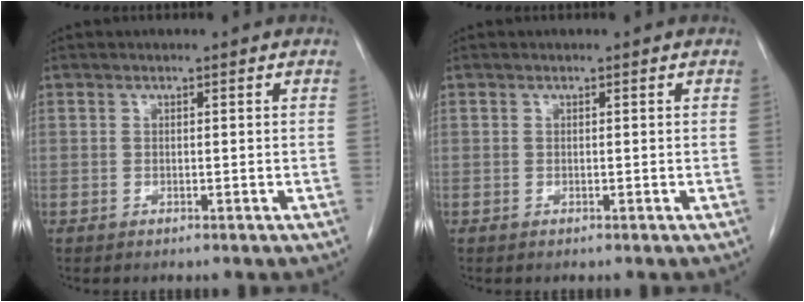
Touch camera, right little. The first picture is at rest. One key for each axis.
{"total": 0.0}